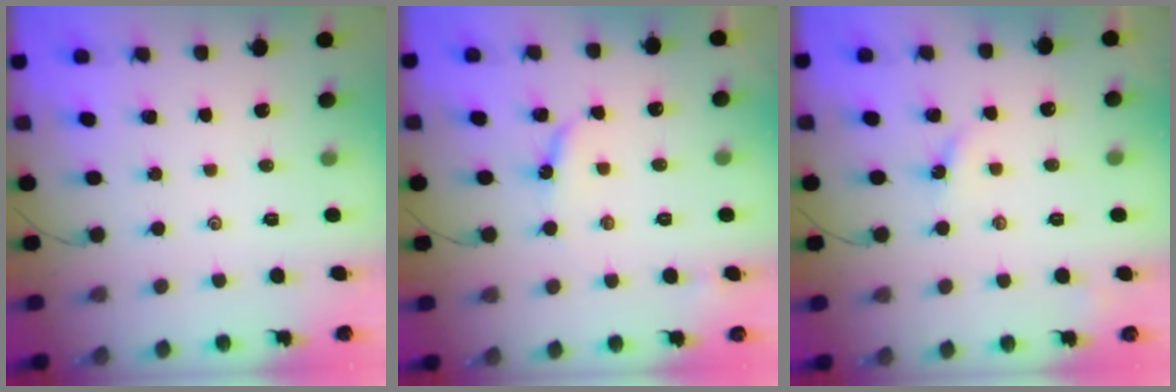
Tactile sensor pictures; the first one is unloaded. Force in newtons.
{"total": 4.4, "press": 4.4, "slide": 0.4}
{"total": 2.1, "press": 2.1, "slide": 0.3}